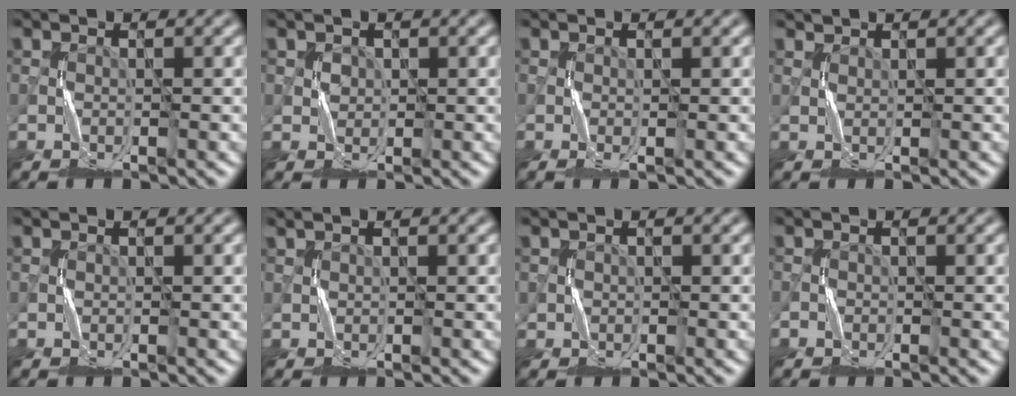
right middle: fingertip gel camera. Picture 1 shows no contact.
{"total": 1.2, "force": [0.6, 1.0, -0.1], "torque": [-0.001, 0.002, 0.014]}
{"total": 0.7, "force": [-0.1, 0.1, 0.7], "torque": [-0.017, -0.003, -0.001]}
{"total": 1.1, "force": [1.1, 0.1, -0.3], "torque": [-0.001, 0.000, 0.025]}
{"total": 0.0}
{"total": 0.7, "force": [0.7, 0.1, 0.3], "torque": [-0.006, 0.000, 0.014]}
{"total": 0.9, "force": [0.2, 0.8, -0.2], "torque": [0.005, 0.000, 0.007]}
{"total": 0.7, "force": [-0.6, 0.5, 0.0], "torque": [-0.002, 0.004, -0.012]}